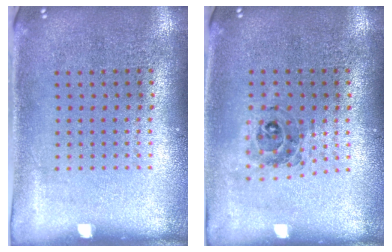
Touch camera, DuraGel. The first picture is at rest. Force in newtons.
{"total": 0.5, "press": 0.5, "slide": 0.2}